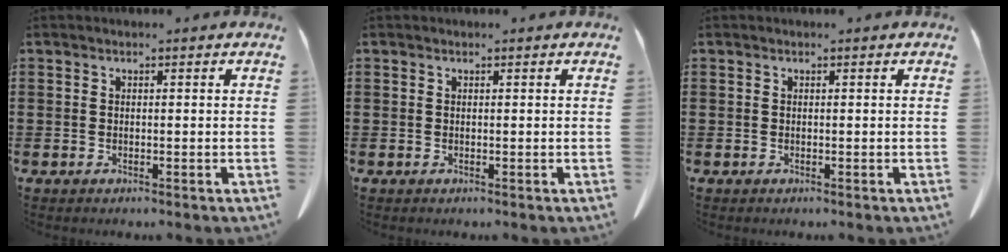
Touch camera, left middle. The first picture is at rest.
{"total": 0.0}
{"total": 0.0}